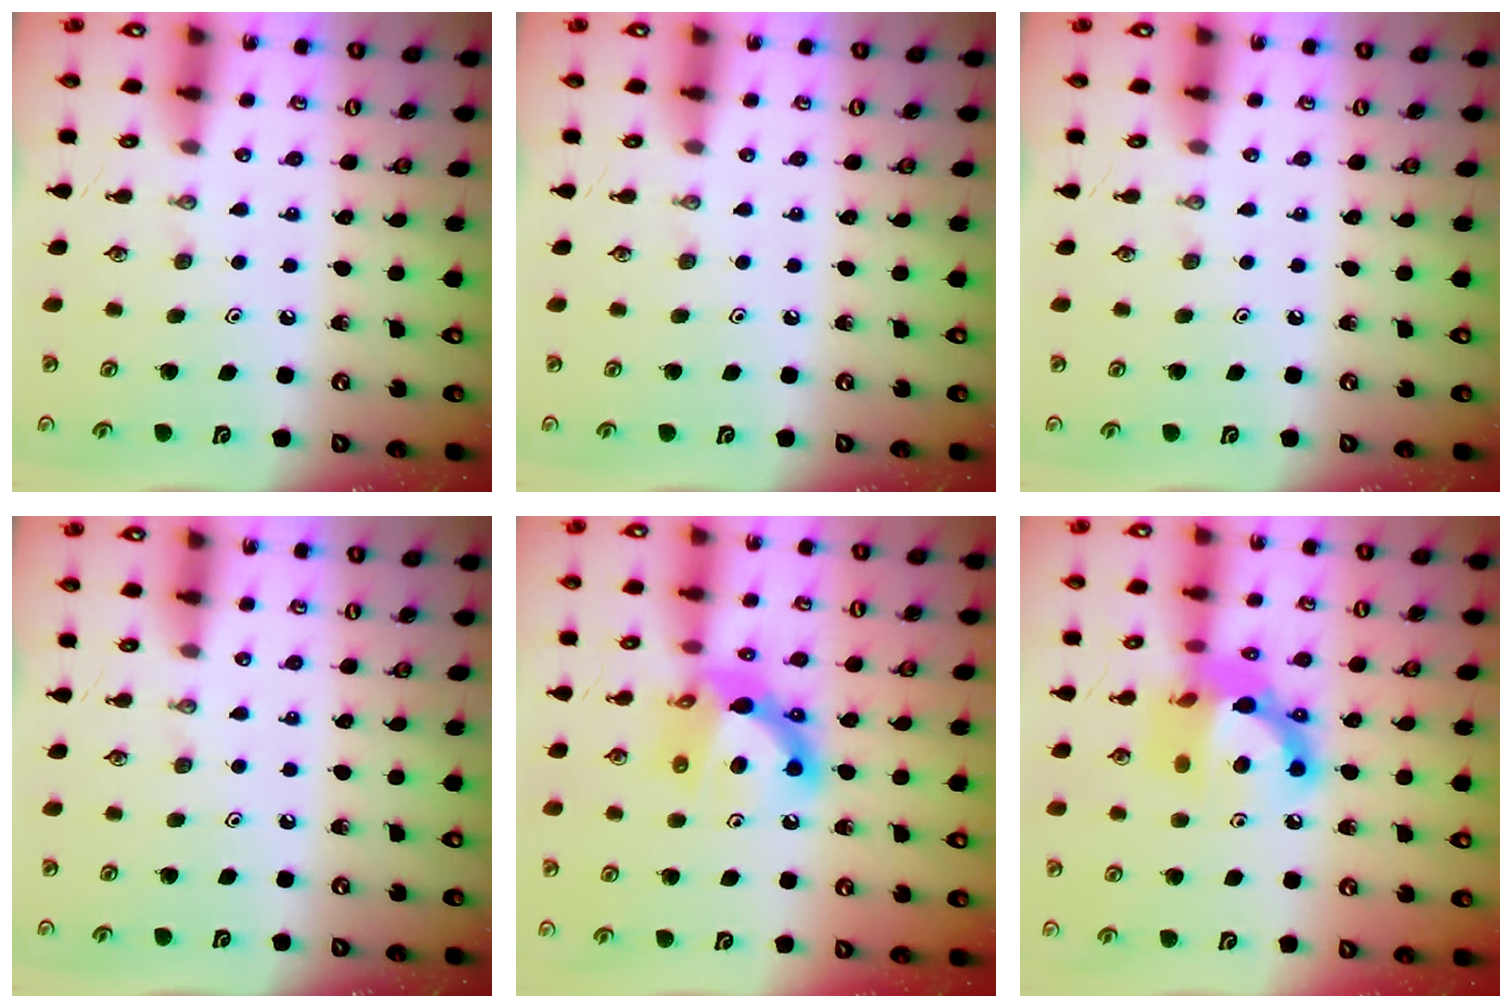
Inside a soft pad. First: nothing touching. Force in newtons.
{"total": 0.0}
{"total": 0.0}
{"total": 0.0}
{"total": 12.9, "press": 12.9, "slide": 1.1}
{"total": 15.1, "press": 15.1, "slide": 1.2}